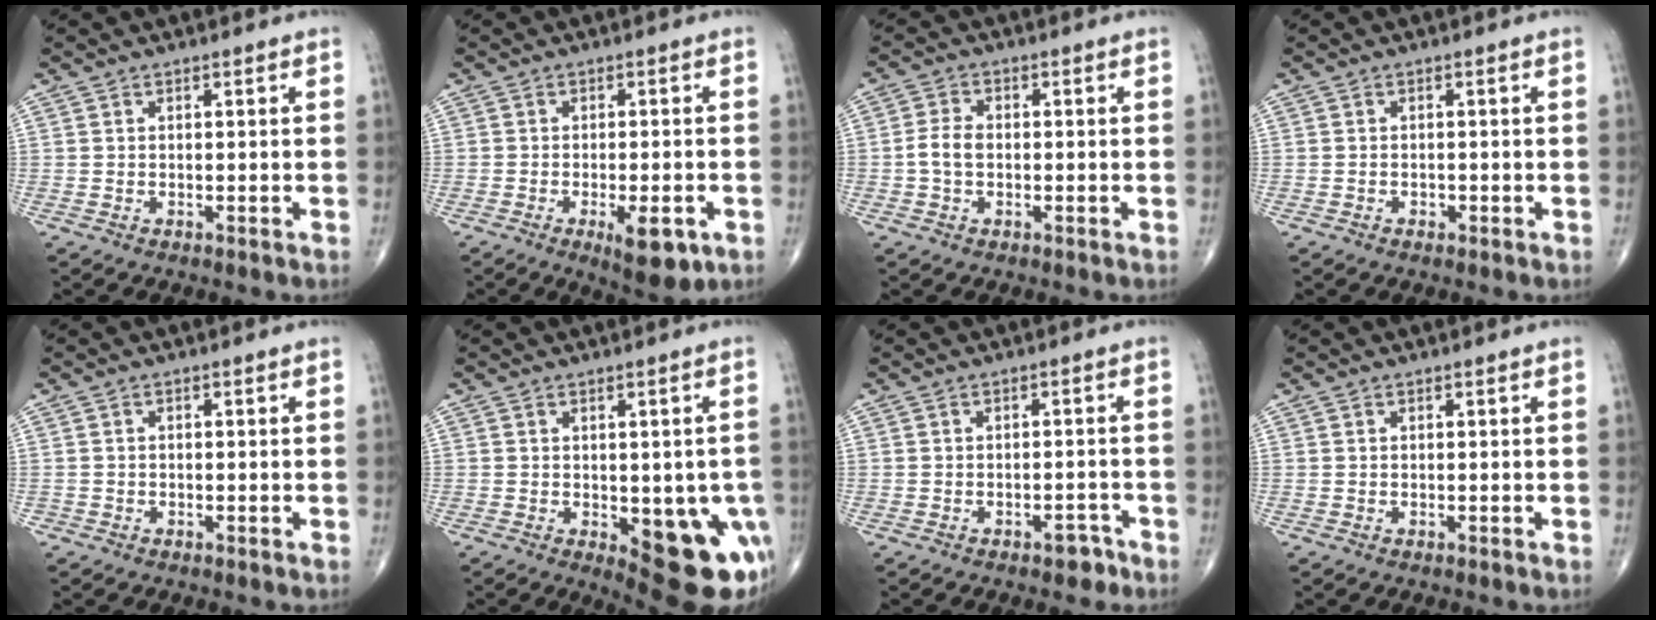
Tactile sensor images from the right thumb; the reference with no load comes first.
{"total": 7.8, "force": [-3.2, 2.7, 6.6], "torque": [-0.090, -0.003, -0.038]}
{"total": 3.9, "force": [-0.5, 2.7, 2.9], "torque": [-0.059, 0.012, -0.013]}
{"total": 1.0, "force": [-0.5, 0.7, 0.5], "torque": [-0.006, 0.003, -0.006]}
{"total": 0.8, "force": [-0.4, 0.7, 0.0], "torque": [0.008, 0.004, -0.012]}
{"total": 15.0, "force": [-4.9, 6.6, 12.6], "torque": [-0.106, 0.000, -0.043]}
{"total": 3.0, "force": [-2.0, 1.5, 1.5], "torque": [-0.007, 0.014, -0.025]}
{"total": 0.0}